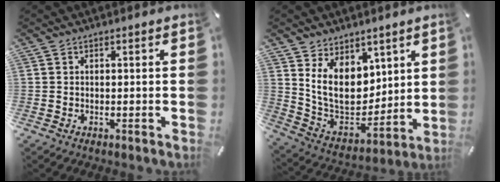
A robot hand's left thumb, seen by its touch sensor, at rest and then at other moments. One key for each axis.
{"total": 13.3, "fx": 5.9, "fy": 10.0, "fz": 6.4, "tx": -0.136, "ty": -0.053, "tz": 0.117}